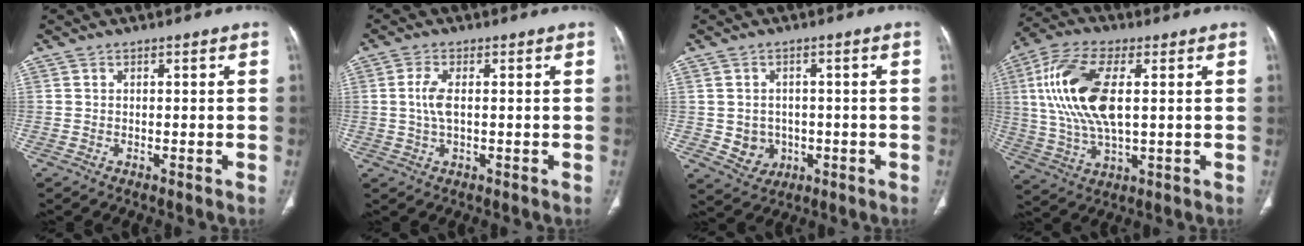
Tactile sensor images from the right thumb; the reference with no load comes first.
{"total": 4.2, "force": [0.3, 1.7, 3.8], "torque": [-0.095, 0.002, 0.007]}
{"total": 5.4, "force": [-0.8, 4.8, 2.2], "torque": [-0.013, 0.005, 0.002]}
{"total": 16.9, "force": [3.0, 7.5, 14.9], "torque": [-0.316, 0.002, 0.058]}